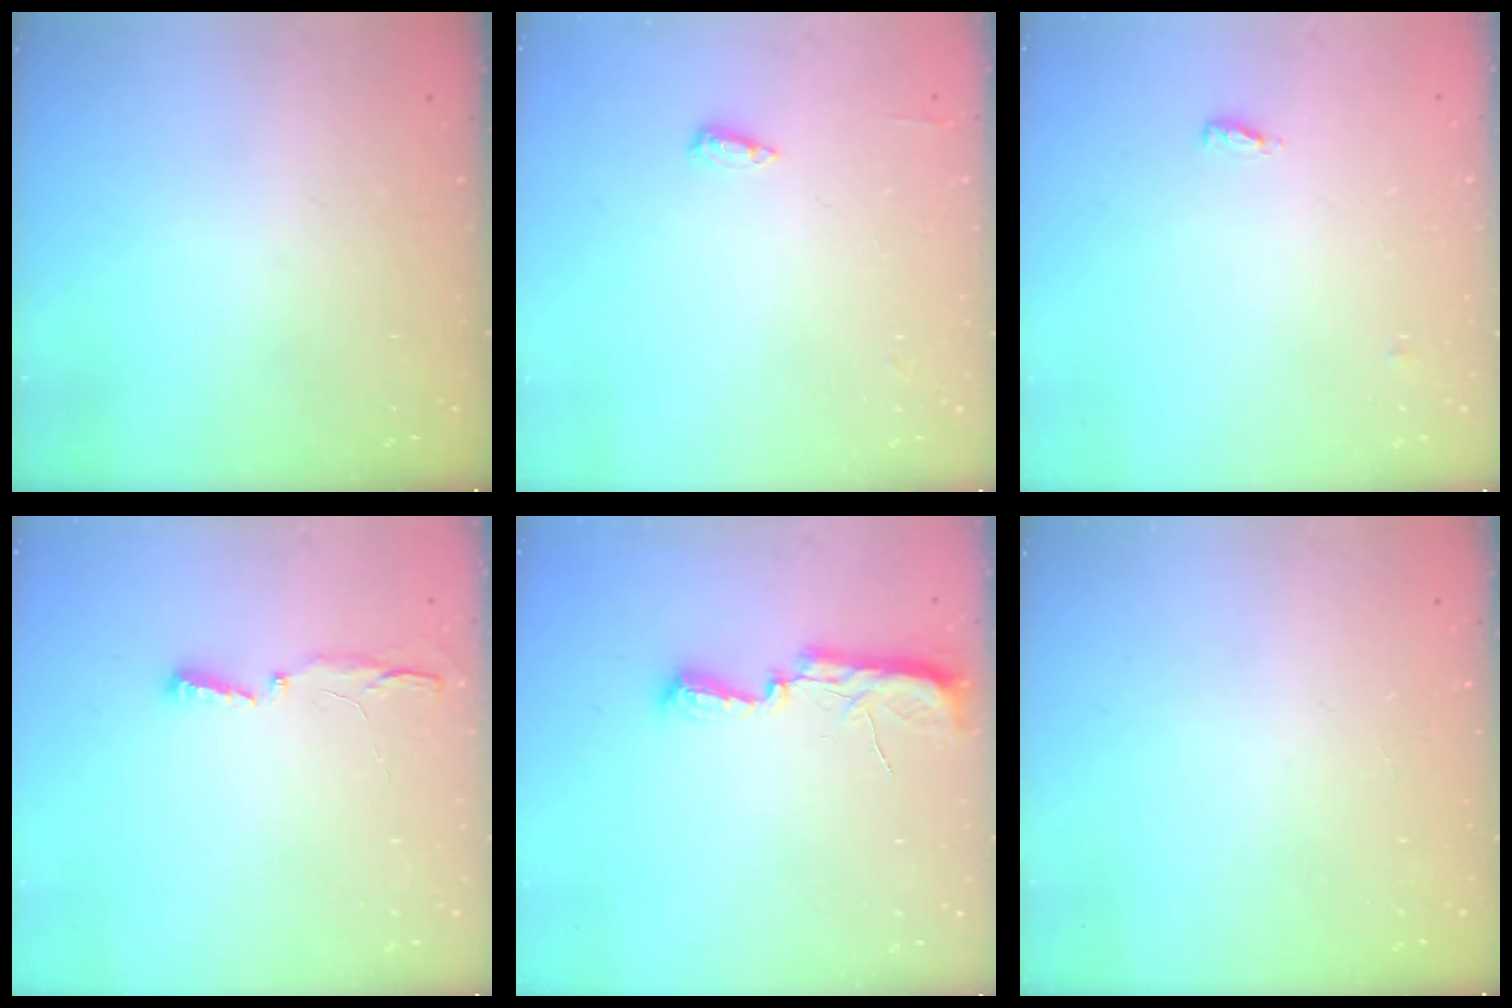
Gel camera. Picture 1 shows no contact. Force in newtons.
{"total": 4.5, "press": 4.4, "slide": 1.0}
{"total": 3.4, "press": 3.2, "slide": 1.2}
{"total": 3.5, "press": 3.4, "slide": 0.8}
{"total": 7.4, "press": 7.4, "slide": 0.7}
{"total": 0.0}